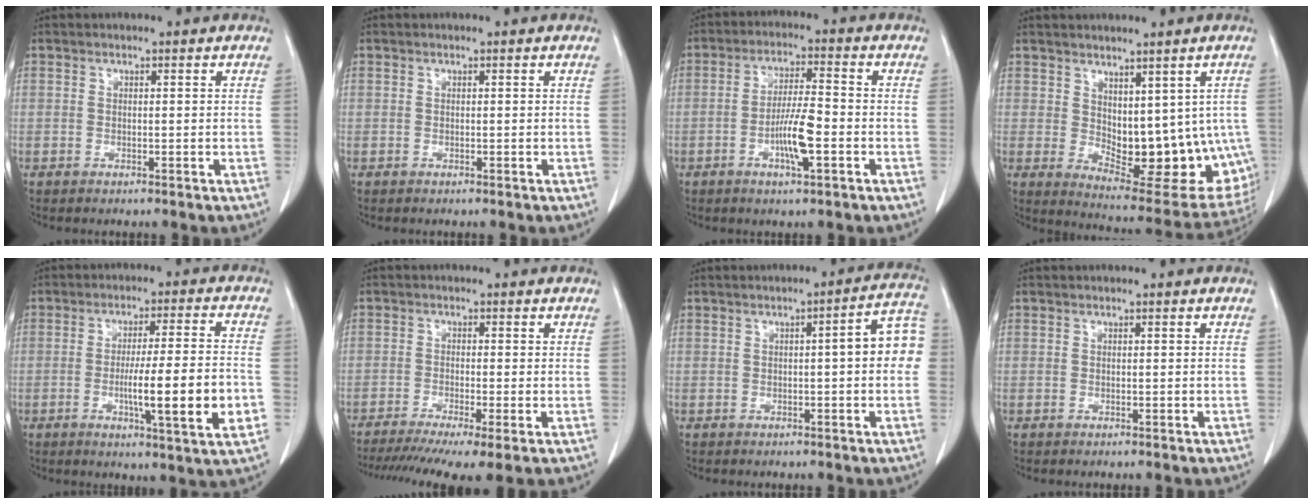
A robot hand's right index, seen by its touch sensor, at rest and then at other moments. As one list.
[{"total": 0.0}, {"total": 7.1, "force": [-2.3, 0.9, 6.6], "torque": [-0.128, 0.000, -0.041]}, {"total": 15.0, "force": [-0.1, 7.8, 12.8], "torque": [-0.148, -0.010, 0.019]}, {"total": 12.4, "force": [-3.0, -0.1, 12.1], "torque": [-0.187, -0.012, -0.050]}, {"total": 10.4, "force": [-7.1, 1.0, 7.5], "torque": [-0.123, -0.015, -0.115]}, {"total": 7.4, "force": [0.1, 1.0, 7.3], "torque": [-0.084, 0.023, -0.005]}, {"total": 0.0}]